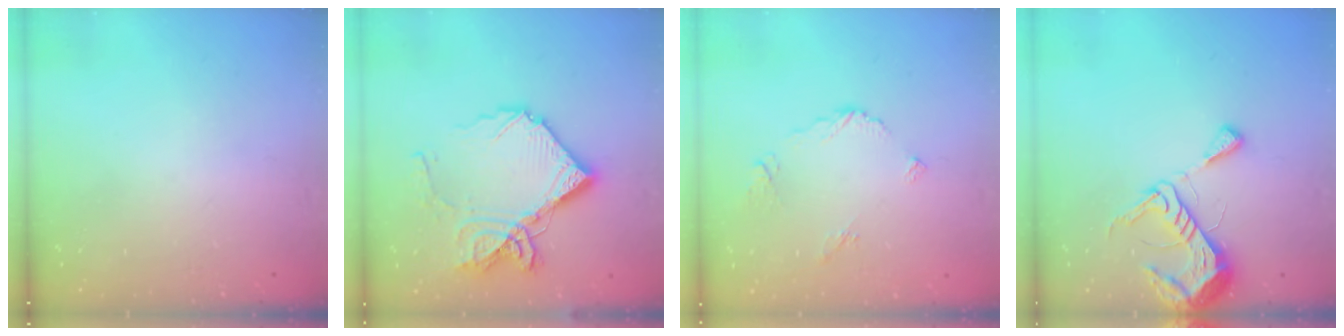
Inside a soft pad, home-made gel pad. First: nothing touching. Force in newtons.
{"total": 17.6, "press": 17.5, "slide": 2.1}
{"total": 5.2, "press": 5.2, "slide": 0.0}
{"total": 10.7, "press": 10.6, "slide": 1.3}